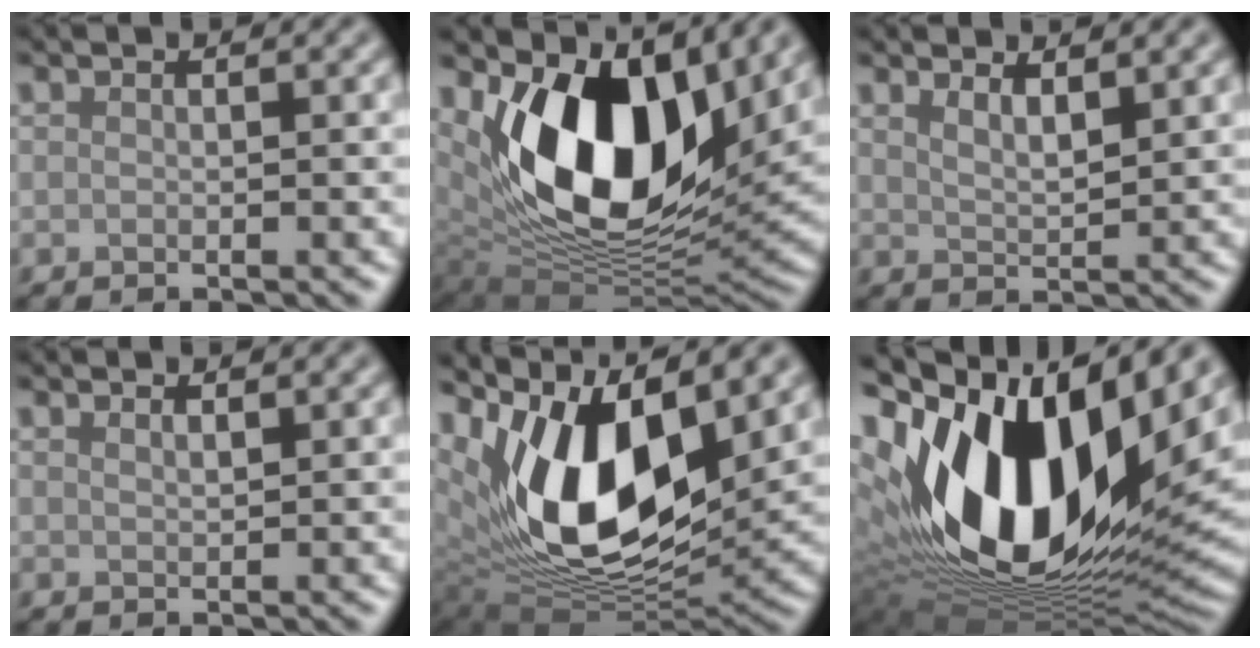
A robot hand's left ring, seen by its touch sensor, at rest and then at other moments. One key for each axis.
{"total": 13.3, "fx": 4.4, "fy": 7.7, "fz": 9.9, "tx": -0.176, "ty": -0.012, "tz": 0.087}
{"total": 1.9, "fx": 1.5, "fy": 0.3, "fz": 1.0, "tx": -0.018, "ty": -0.003, "tz": 0.033}
{"total": 0.6, "fx": 0.6, "fy": 0.0, "fz": 0.0, "tx": -0.003, "ty": 0.002, "tz": 0.014}
{"total": 13.5, "fx": 4.2, "fy": 7.0, "fz": 10.7, "tx": -0.198, "ty": -0.006, "tz": 0.084}
{"total": 17.9, "fx": 3.2, "fy": 10.3, "fz": 14.4, "tx": -0.306, "ty": 0.000, "tz": 0.067}